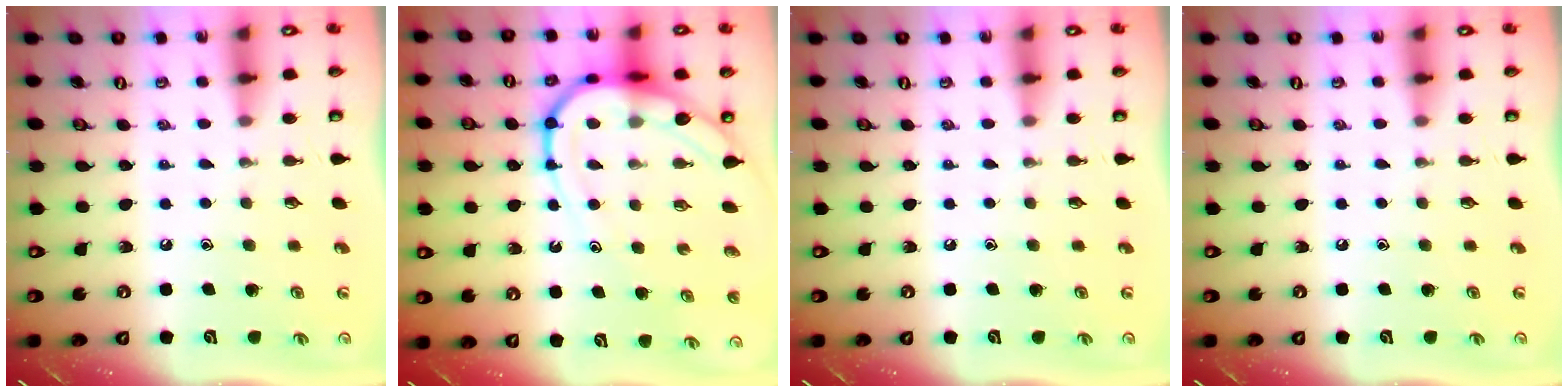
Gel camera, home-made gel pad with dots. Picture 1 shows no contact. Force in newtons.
{"total": 13.8, "press": 13.8, "slide": 1.2}
{"total": 0.0}
{"total": 0.0}